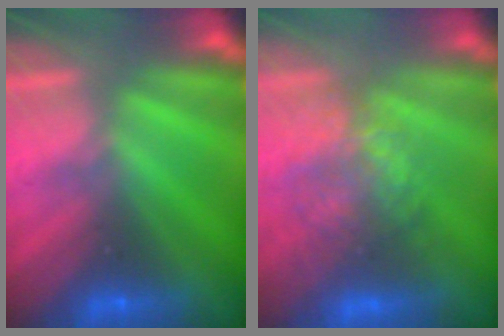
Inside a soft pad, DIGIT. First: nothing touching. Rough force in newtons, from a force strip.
{"total": 3.1}